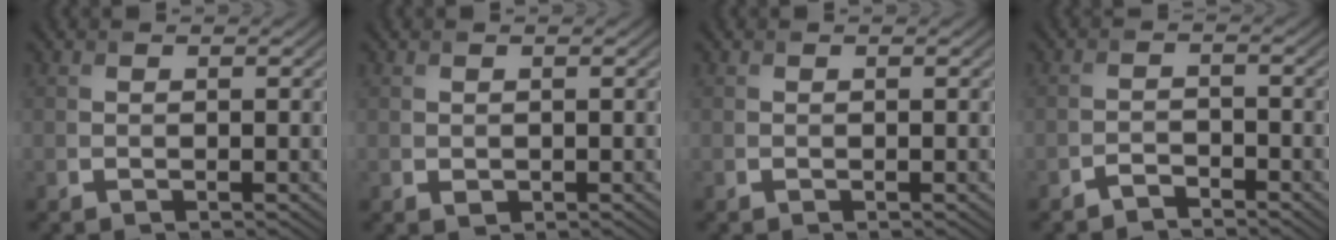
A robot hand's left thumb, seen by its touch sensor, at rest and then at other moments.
{"total": 0.6, "force": [-0.1, 0.5, 0.3], "torque": [-0.004, -0.005, 0.001]}
{"total": 0.0}
{"total": 1.9, "force": [-1.8, 0.5, 0.5], "torque": [-0.008, 0.004, -0.040]}